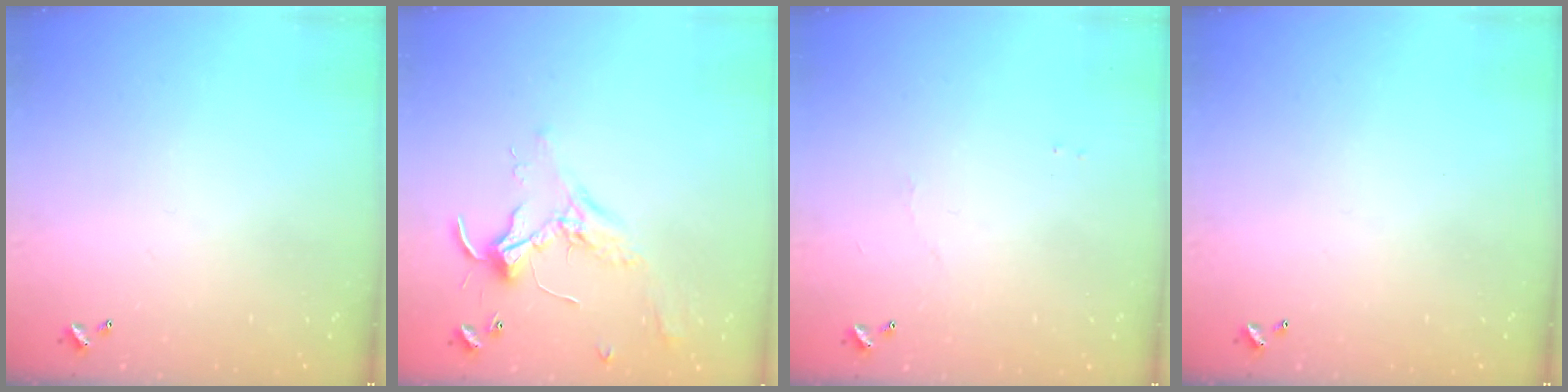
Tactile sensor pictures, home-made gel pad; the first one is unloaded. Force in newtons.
{"total": 2.1, "press": 2.1, "slide": 0.4}
{"total": 1.6, "press": 1.5, "slide": 0.5}
{"total": 0.0}